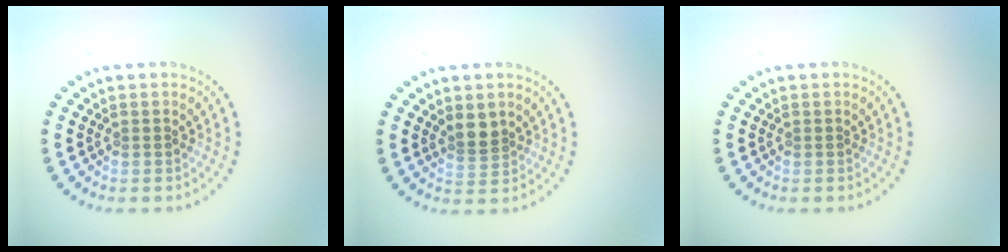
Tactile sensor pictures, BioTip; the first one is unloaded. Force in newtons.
{"total": 2.1, "press": 1.7, "slide": 1.2}
{"total": 0.0}